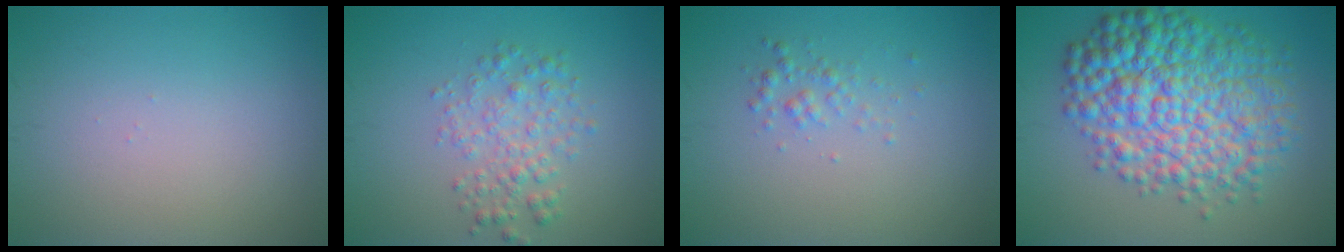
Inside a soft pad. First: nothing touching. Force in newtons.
{"total": 2.8, "press": 2.8, "slide": 0.0}
{"total": 1.2, "press": 1.2, "slide": 0.1}
{"total": 10.1, "press": 10.1, "slide": 0.1}